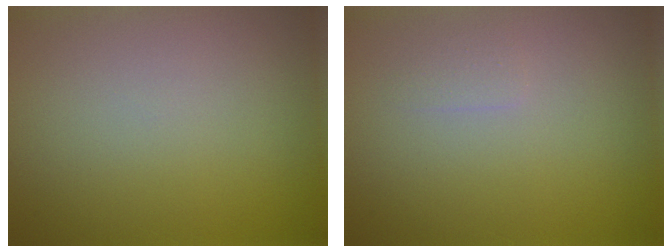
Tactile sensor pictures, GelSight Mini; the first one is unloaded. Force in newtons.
{"total": 0.7, "press": 0.7, "slide": 0.1}